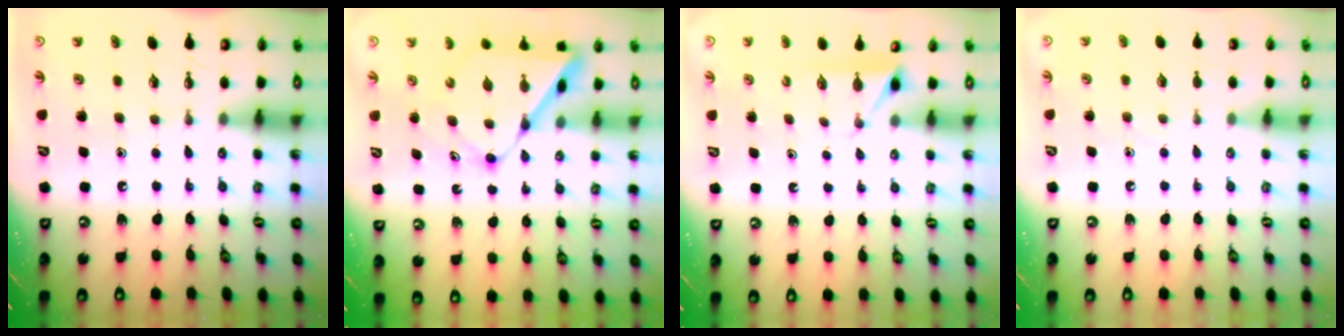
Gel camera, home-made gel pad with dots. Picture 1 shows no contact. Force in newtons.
{"total": 12.6, "press": 12.5, "slide": 1.0}
{"total": 3.0, "press": 2.9, "slide": 0.4}
{"total": 2.9, "press": 2.9, "slide": 0.3}